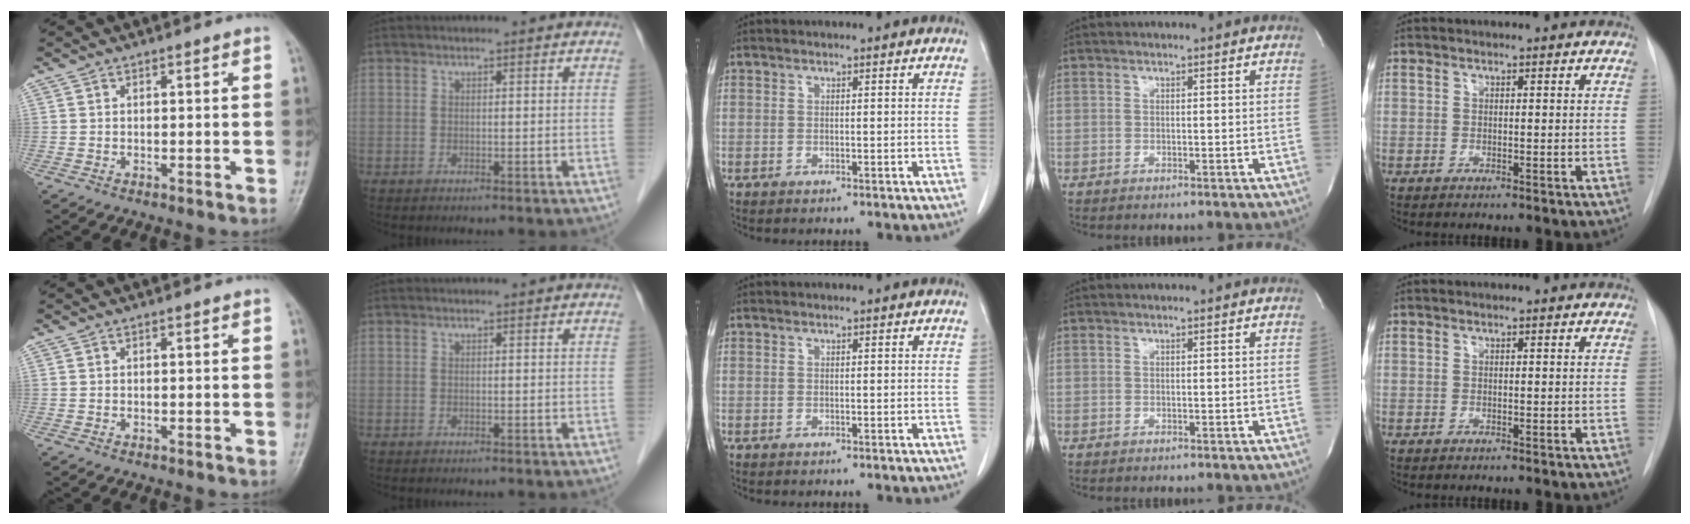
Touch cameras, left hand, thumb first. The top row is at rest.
{}